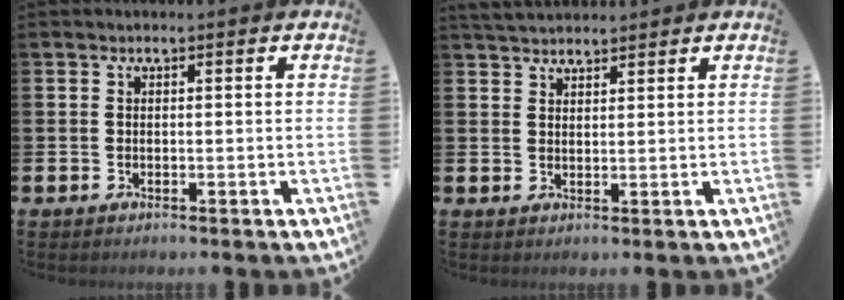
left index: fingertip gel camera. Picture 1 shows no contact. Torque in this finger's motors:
{"motor_torque": [-0.08, -0.13, 0.32, 0.11]}